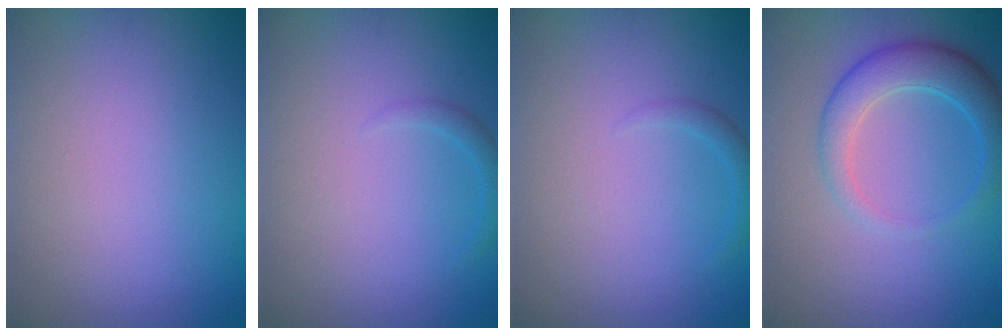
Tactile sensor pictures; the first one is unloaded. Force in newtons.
{"total": 1.0, "press": 1.0, "slide": 0.1}
{"total": 1.0, "press": 1.0, "slide": 0.1}
{"total": 4.2, "press": 4.2, "slide": 0.5}